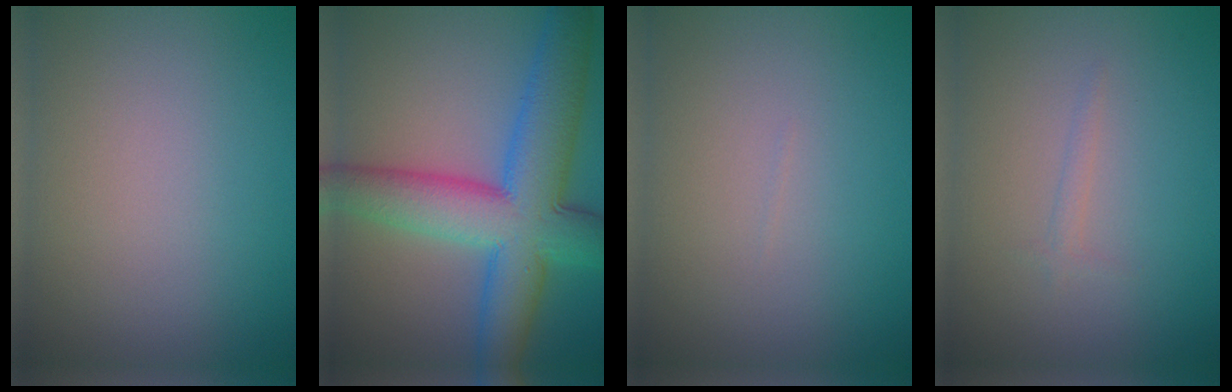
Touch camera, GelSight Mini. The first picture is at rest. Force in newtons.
{"total": 10.7, "press": 10.7, "slide": 0.3}
{"total": 0.0}
{"total": 1.0, "press": 1.0, "slide": 0.1}